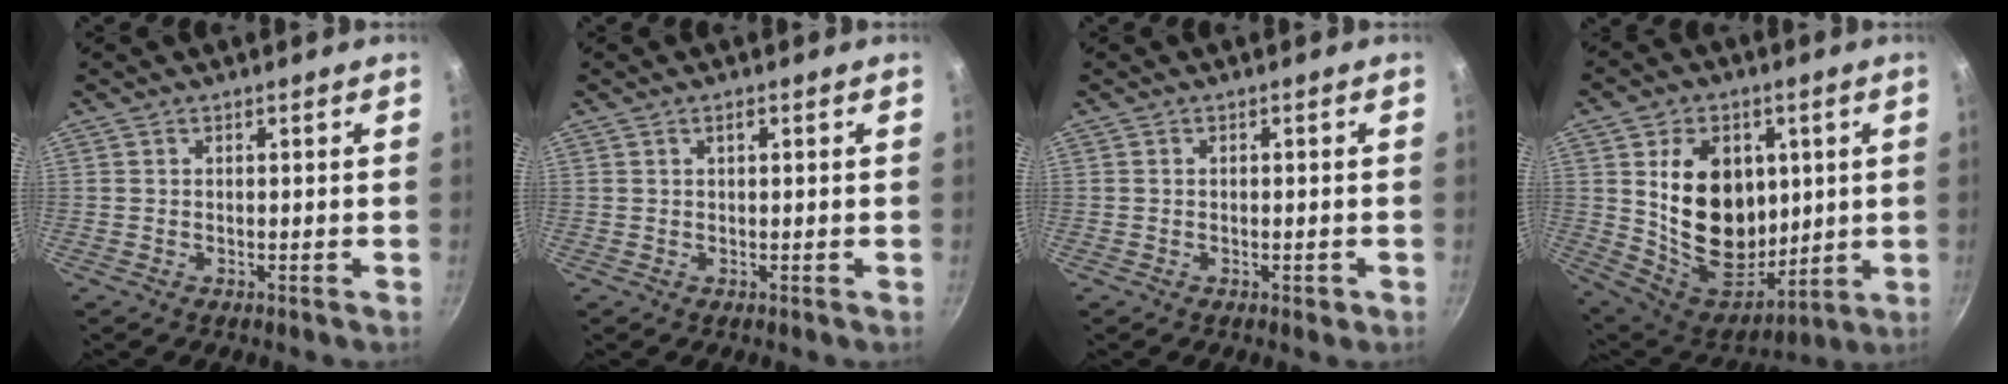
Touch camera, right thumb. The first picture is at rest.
{"total": 1.0, "force": [0.4, 0.3, 0.8], "torque": [-0.016, 0.006, 0.007]}
{"total": 1.2, "force": [-0.6, 0.7, 0.7], "torque": [-0.012, 0.004, -0.007]}
{"total": 20.5, "force": [3.6, 15.2, 13.2], "torque": [-0.181, -0.030, 0.079]}